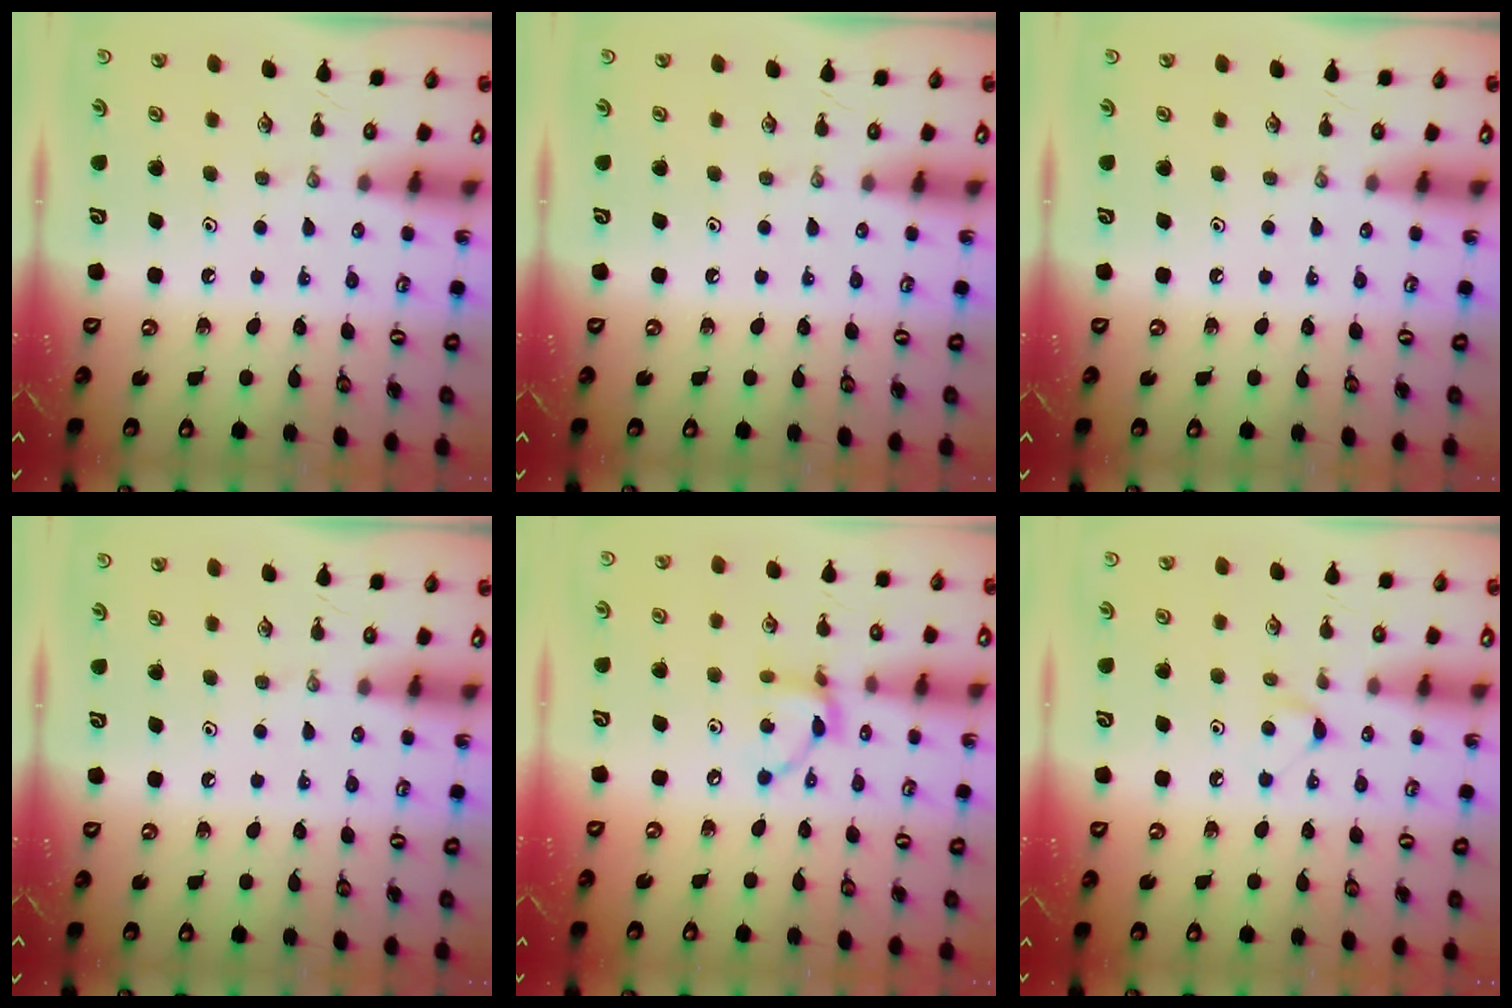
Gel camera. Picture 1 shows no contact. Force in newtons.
{"total": 0.0}
{"total": 0.0}
{"total": 0.0}
{"total": 9.4, "press": 9.3, "slide": 0.6}
{"total": 4.4, "press": 4.4, "slide": 0.7}